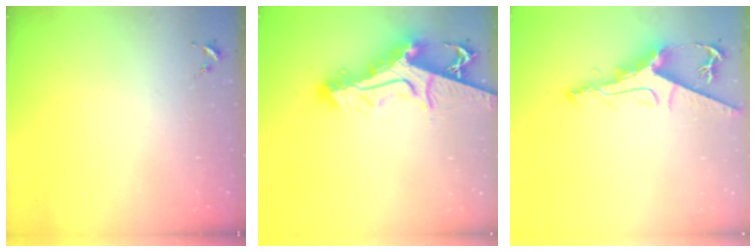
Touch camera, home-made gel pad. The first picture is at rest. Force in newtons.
{"total": 17.0, "press": 16.9, "slide": 1.8}
{"total": 10.1, "press": 10.0, "slide": 1.3}